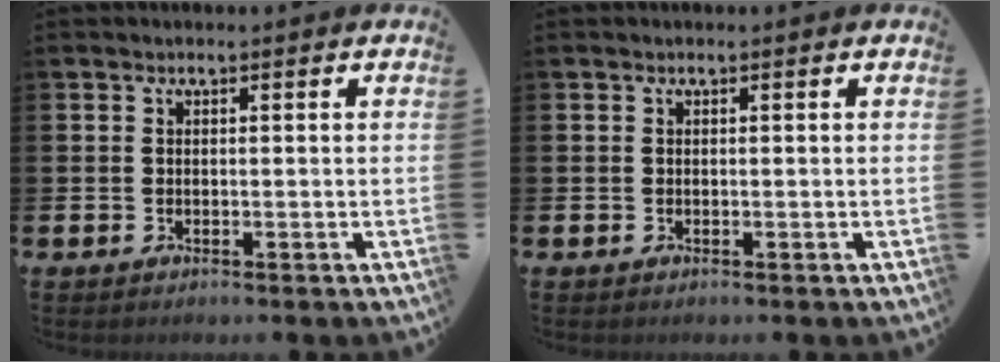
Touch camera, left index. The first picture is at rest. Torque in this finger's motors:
{"motor_torque": [0.01, 0.00, 0.01, 0.00]}